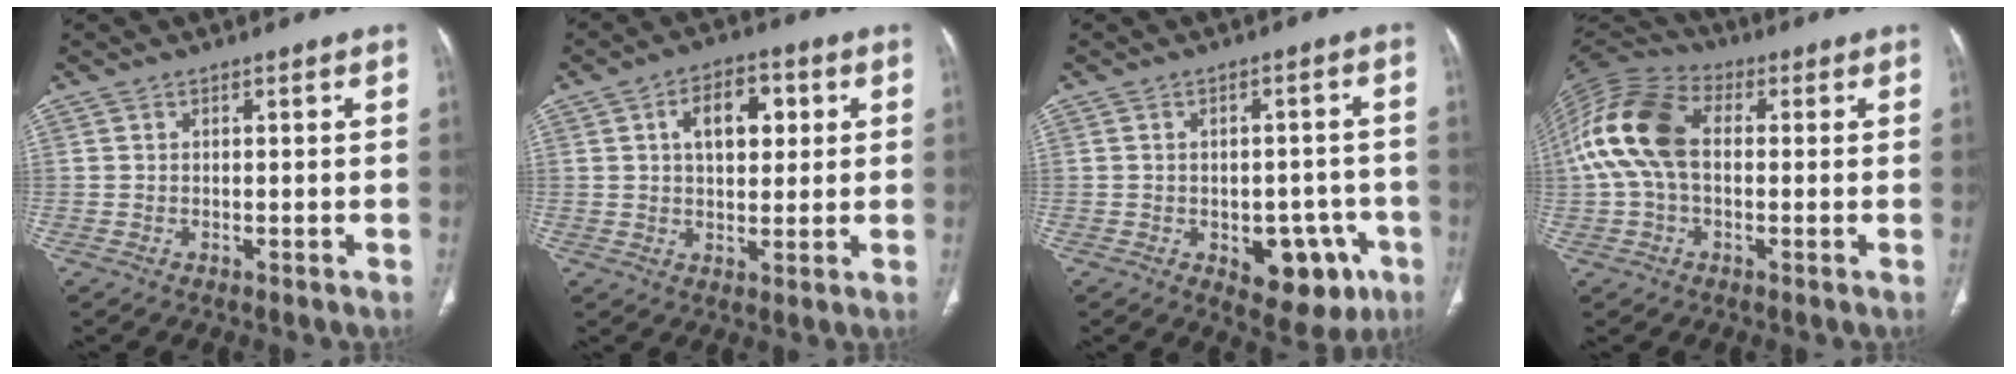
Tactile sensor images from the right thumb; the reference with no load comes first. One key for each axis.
{"total": 9.3, "fx": 2.6, "fy": 5.5, "fz": 7.1, "tx": -0.081, "ty": 0.005, "tz": 0.038}
{"total": 11.3, "fx": -4.6, "fy": 6.6, "fz": 8.0, "tx": -0.063, "ty": 0.023, "tz": -0.047}
{"total": 14.7, "fx": 0.9, "fy": 9.3, "fz": 11.4, "tx": -0.243, "ty": 0.036, "tz": 0.006}